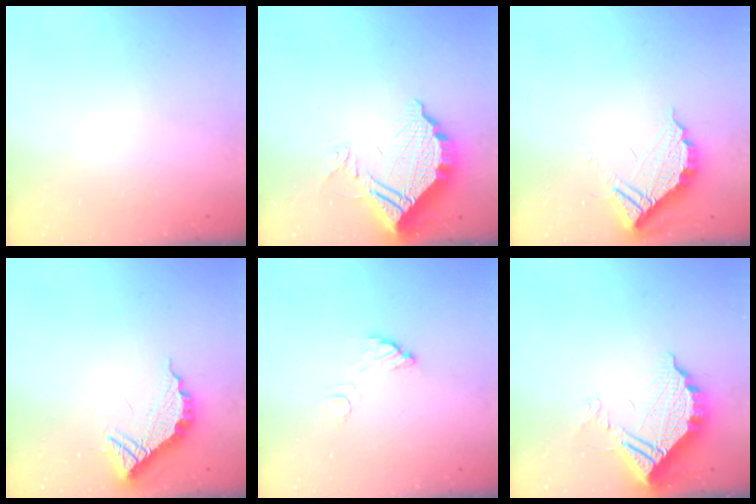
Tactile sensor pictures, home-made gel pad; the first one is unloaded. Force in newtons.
{"total": 13.6, "press": 13.6, "slide": 1.1}
{"total": 11.3, "press": 11.2, "slide": 0.4}
{"total": 14.3, "press": 14.2, "slide": 1.0}
{"total": 3.5, "press": 3.5, "slide": 0.3}
{"total": 12.3, "press": 12.3, "slide": 1.1}